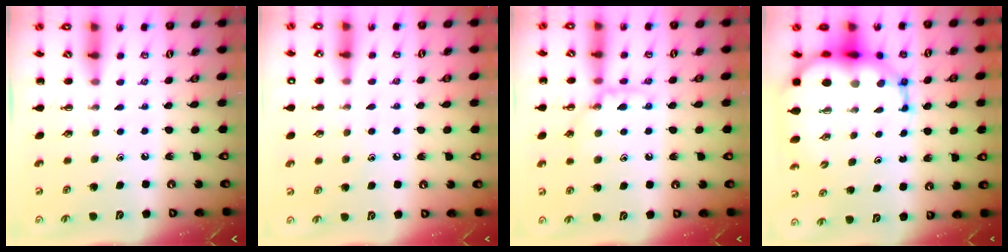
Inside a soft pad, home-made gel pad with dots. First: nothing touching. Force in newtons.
{"total": 7.2, "press": 7.0, "slide": 1.8}
{"total": 10.3, "press": 10.3, "slide": 0.9}
{"total": 14.3, "press": 13.8, "slide": 4.0}